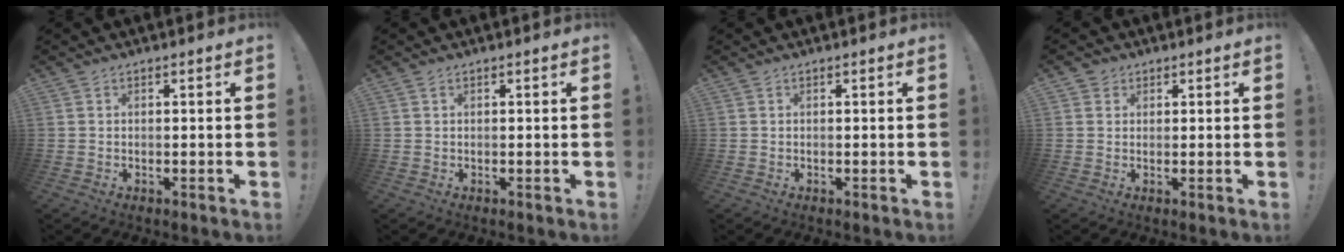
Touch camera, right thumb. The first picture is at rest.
{"total": 0.0}
{"total": 0.0}
{"total": 2.2, "force": [1.1, 1.9, 0.3], "torque": [-0.009, 0.001, 0.020]}